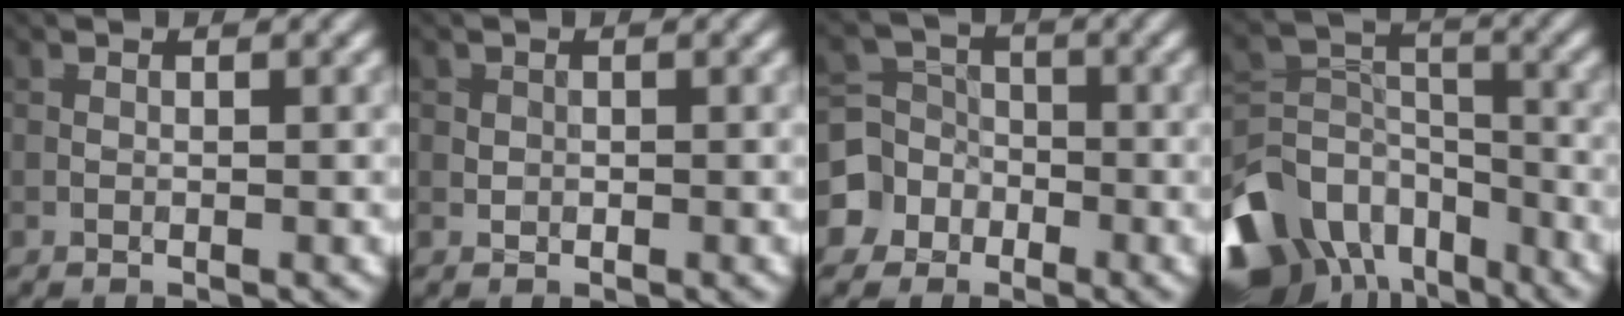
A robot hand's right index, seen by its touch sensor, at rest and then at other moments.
{"total": 0.6, "force": [0.1, 0.6, 0.1], "torque": [0.003, -0.003, -0.001]}
{"total": 5.5, "force": [-2.5, 4.9, 0.5], "torque": [0.007, 0.002, -0.073]}
{"total": 11.7, "force": [-7.2, 7.3, 5.6], "torque": [-0.130, -0.007, -0.136]}